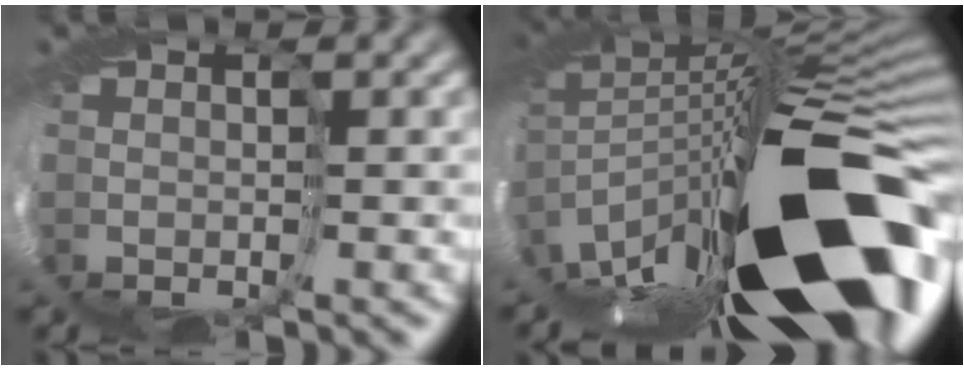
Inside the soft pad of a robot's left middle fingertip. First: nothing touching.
{"total": 15.9, "force": [-5.5, 6.0, 13.7], "torque": [-0.235, -0.033, -0.079]}